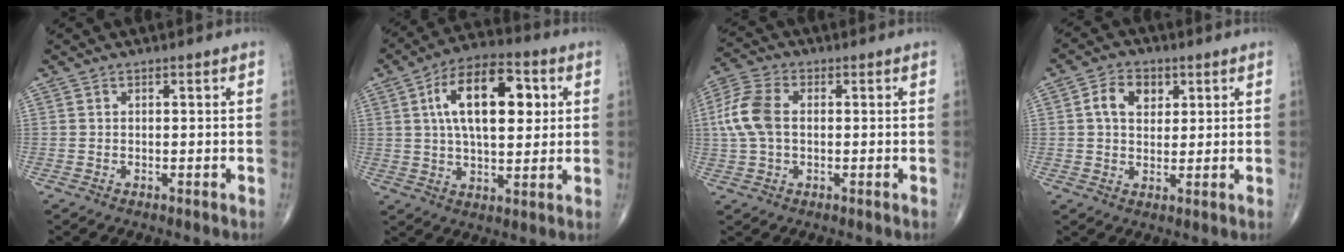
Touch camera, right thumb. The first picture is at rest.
{"total": 16.9, "force": [4.2, 8.3, 14.1], "torque": [-0.212, 0.008, 0.065]}
{"total": 8.8, "force": [0.6, 5.5, 6.8], "torque": [-0.162, 0.019, 0.008]}
{"total": 6.3, "force": [1.9, 4.5, 4.0], "torque": [-0.050, 0.000, 0.027]}